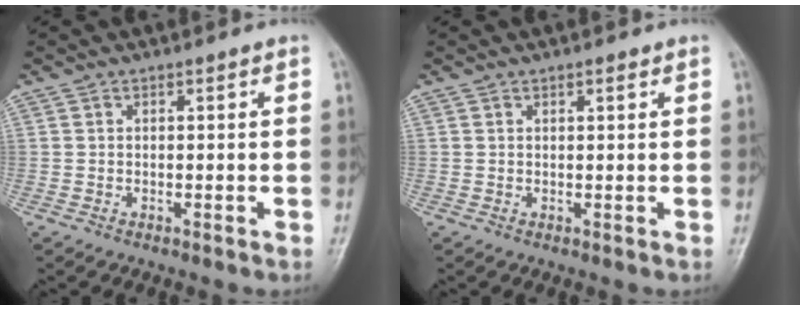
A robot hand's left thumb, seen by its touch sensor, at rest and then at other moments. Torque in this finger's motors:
{"motor_torque": [-0.49, -0.21, -0.30, 0.24, -0.03]}